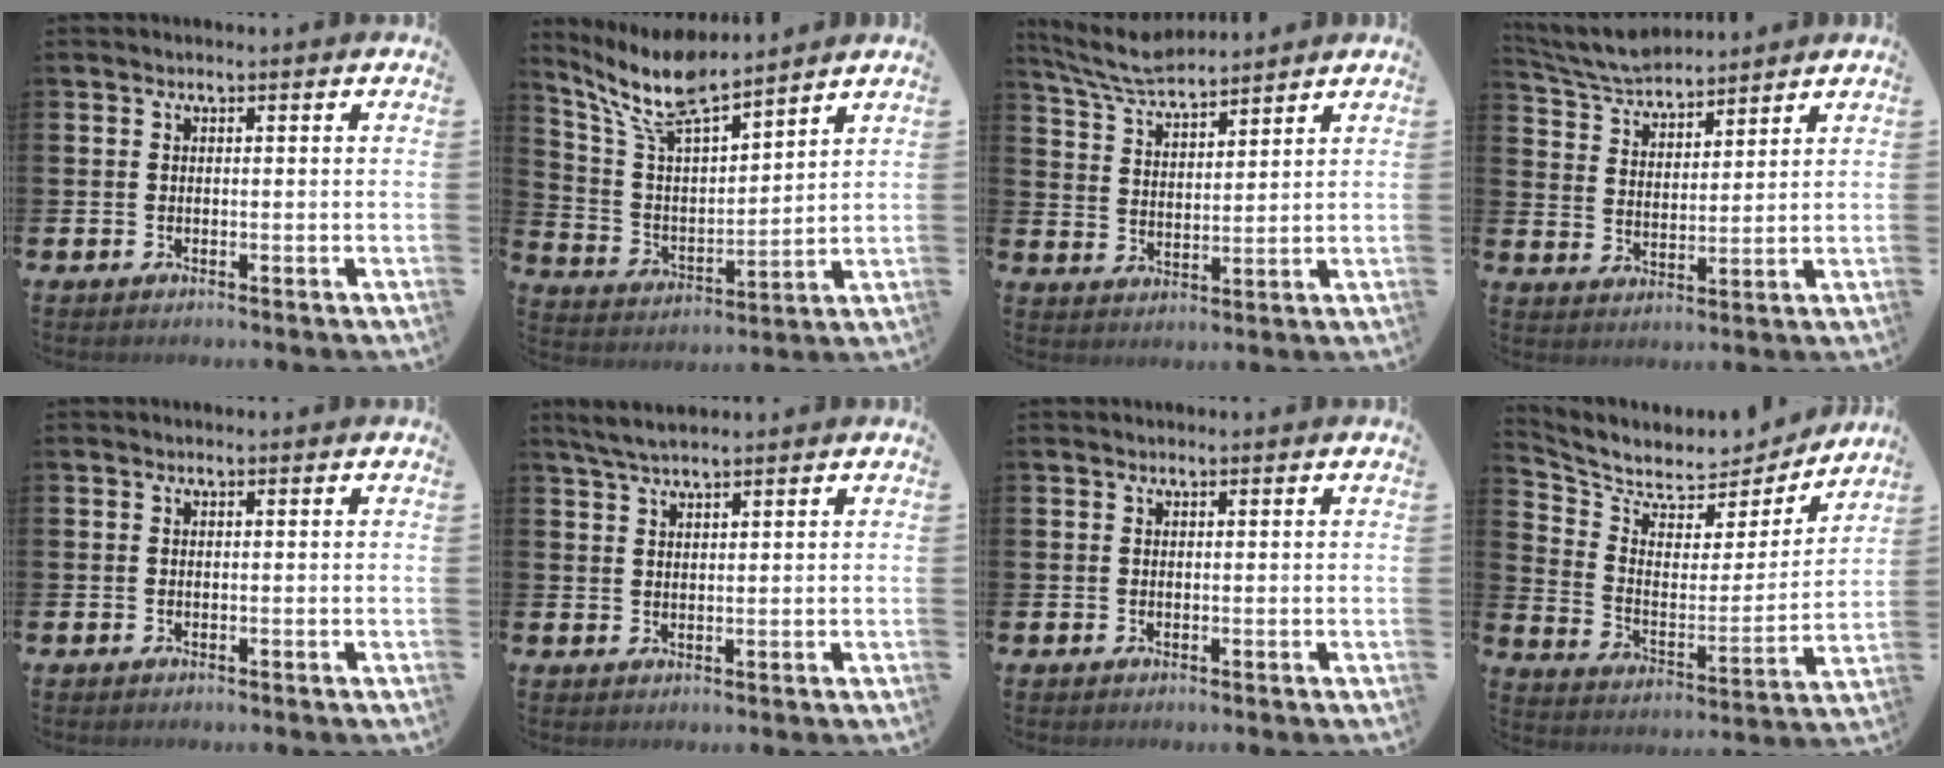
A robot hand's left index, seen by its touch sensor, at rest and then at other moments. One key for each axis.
{"total": 9.9, "fx": 8.8, "fy": 1.9, "fz": 4.3, "tx": -0.121, "ty": -0.043, "tz": 0.158}
{"total": 6.5, "fx": 6.3, "fy": 0.8, "fz": 1.7, "tx": -0.060, "ty": -0.026, "tz": 0.115}
{"total": 5.9, "fx": 5.8, "fy": 1.0, "fz": 0.9, "tx": -0.046, "ty": -0.026, "tz": 0.106}
{"total": 0.0}
{"total": 3.3, "fx": 3.0, "fy": 0.4, "fz": 1.5, "tx": -0.041, "ty": -0.001, "tz": 0.056}
{"total": 0.0}
{"total": 6.5, "fx": 6.0, "fy": 2.4, "fz": 0.9, "tx": -0.063, "ty": -0.054, "tz": 0.101}